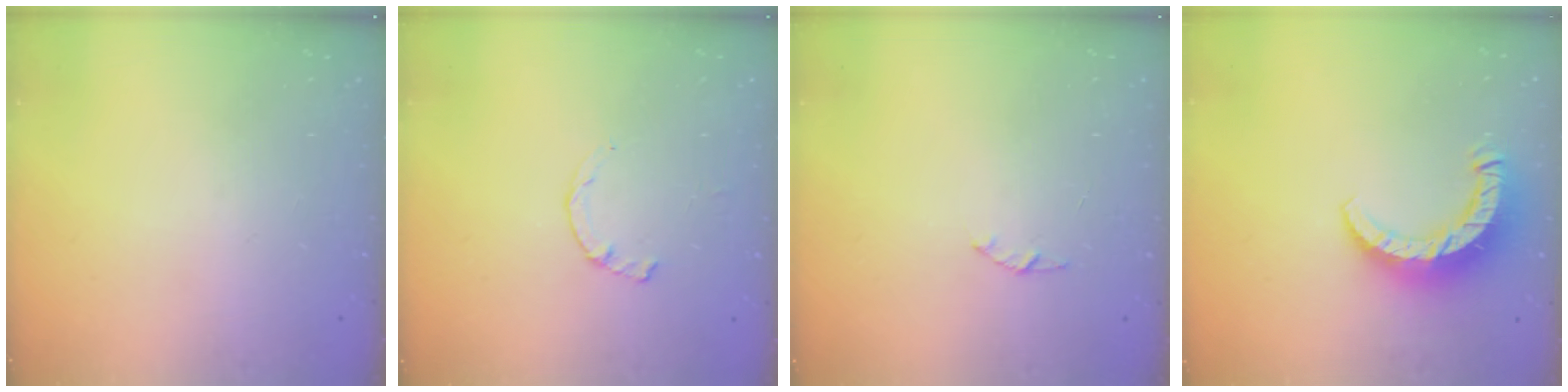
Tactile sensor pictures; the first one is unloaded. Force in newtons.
{"total": 1.2, "press": 1.1, "slide": 0.3}
{"total": 1.0, "press": 0.9, "slide": 0.3}
{"total": 9.9, "press": 9.8, "slide": 0.9}